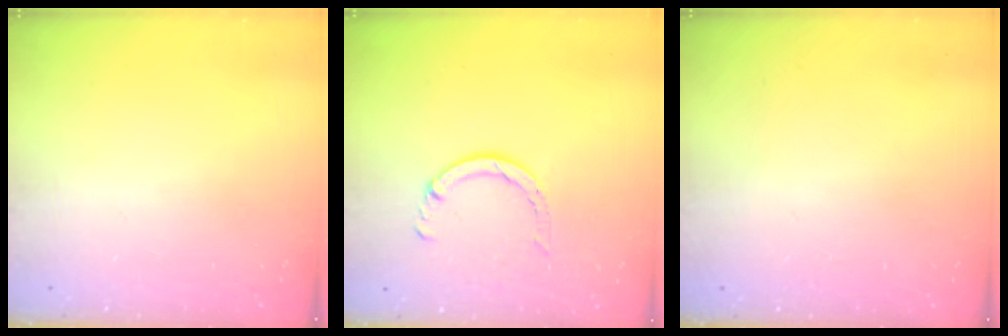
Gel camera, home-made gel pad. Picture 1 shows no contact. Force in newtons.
{"total": 4.7, "press": 4.7, "slide": 0.4}
{"total": 2.5, "press": 2.5, "slide": 0.2}